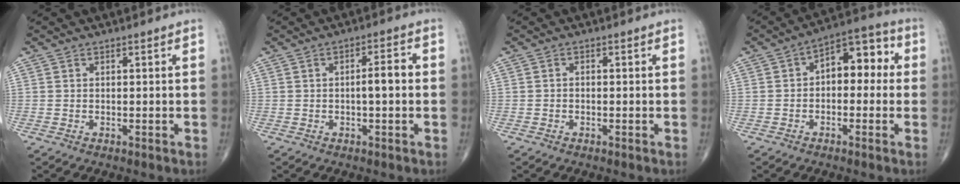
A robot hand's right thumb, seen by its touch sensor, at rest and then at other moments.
{"total": 4.3, "force": [-0.3, 1.2, 4.1], "torque": [-0.063, 0.011, -0.008]}
{"total": 0.6, "force": [-0.3, 0.4, 0.3], "torque": [-0.001, 0.003, -0.009]}
{"total": 10.1, "force": [0.7, 6.1, 8.0], "torque": [-0.075, 0.036, -0.004]}